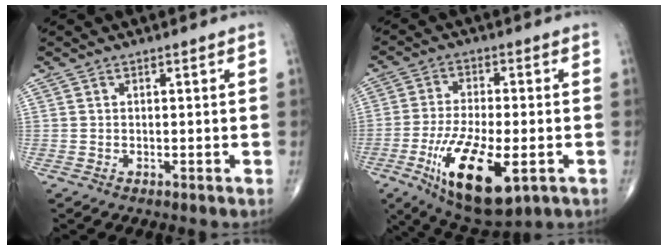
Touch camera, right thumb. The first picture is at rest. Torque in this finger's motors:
{"motor_torque": [3.36, 1.65, 1.22, 0.06, 0.39]}